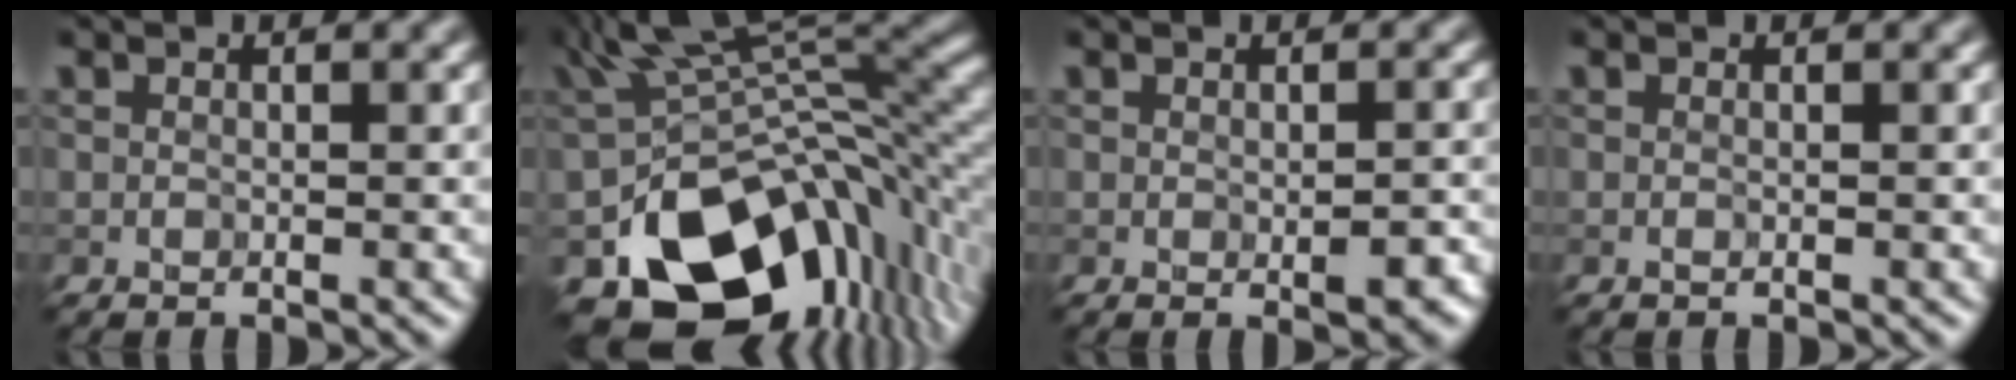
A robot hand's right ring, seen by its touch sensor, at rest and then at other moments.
{"total": 14.2, "force": [-4.1, 9.5, 9.7], "torque": [-0.155, -0.021, -0.056]}
{"total": 2.6, "force": [-0.9, 0.7, 2.4], "torque": [-0.033, -0.005, -0.003]}
{"total": 0.5, "force": [0.1, 0.2, 0.4], "torque": [-0.005, -0.001, -0.006]}